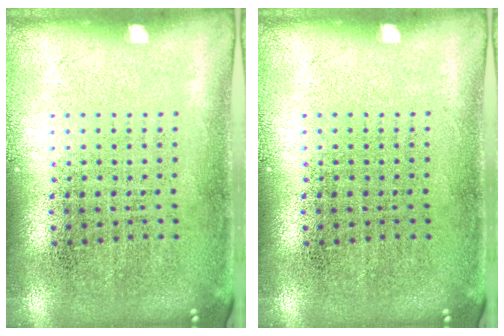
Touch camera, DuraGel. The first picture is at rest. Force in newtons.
{"total": 0.0}